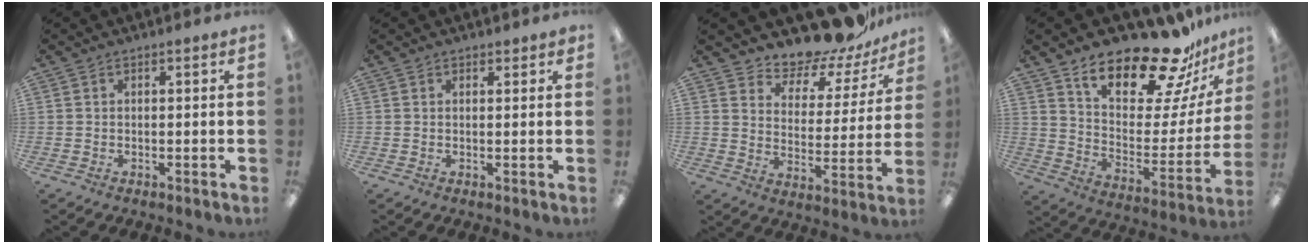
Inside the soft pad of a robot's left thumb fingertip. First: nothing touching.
{"total": 1.1, "force": [0.9, 0.6, 0.2], "torque": [0.003, -0.002, 0.015]}
{"total": 13.0, "force": [12.2, 3.5, 2.6], "torque": [-0.043, -0.111, 0.213]}
{"total": 20.9, "force": [16.8, 6.3, 10.7], "torque": [-0.179, -0.121, 0.285]}